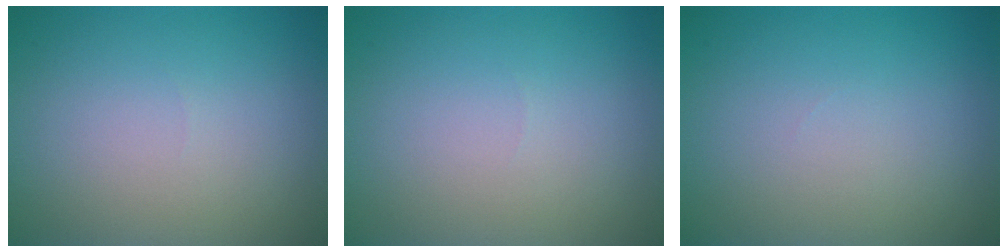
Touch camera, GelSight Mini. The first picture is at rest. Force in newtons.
{"total": 0.0}
{"total": 0.0}